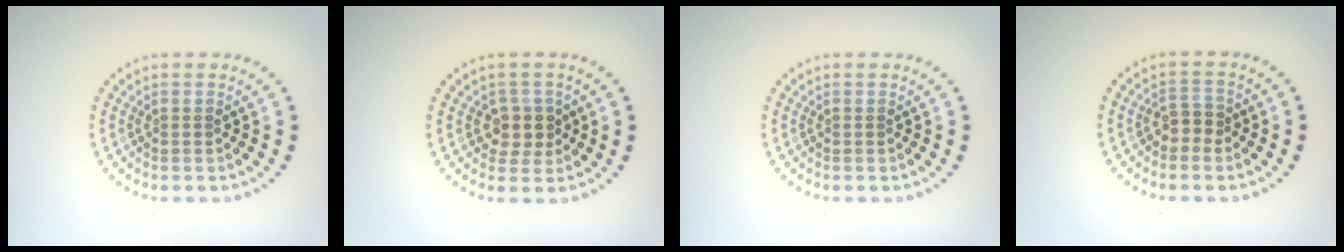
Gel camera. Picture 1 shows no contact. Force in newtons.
{"total": 2.5, "press": 2.1, "slide": 1.2}
{"total": 0.0}
{"total": 1.9, "press": 1.7, "slide": 0.9}